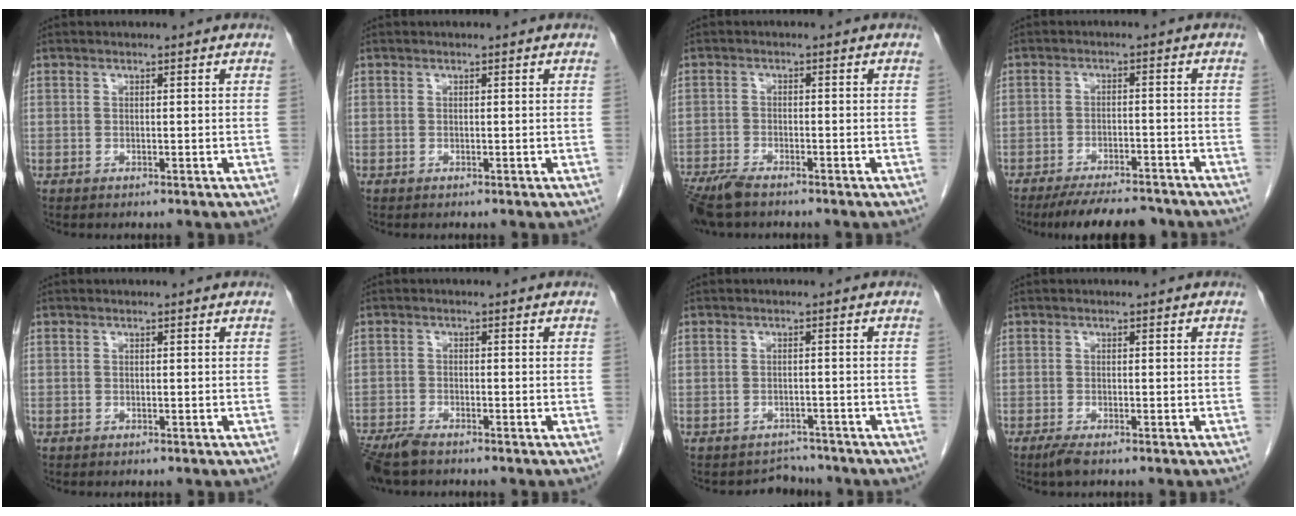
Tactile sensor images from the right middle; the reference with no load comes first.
{"total": 0.0}
{"total": 5.9, "force": [-4.8, 1.5, 3.1], "torque": [-0.060, -0.013, -0.087]}
{"total": 11.1, "force": [-9.9, 2.3, 4.4], "torque": [-0.067, -0.007, -0.138]}
{"total": 0.0}
{"total": 5.5, "force": [-4.5, 1.4, 2.8], "torque": [-0.054, -0.013, -0.082]}
{"total": 2.8, "force": [-2.5, 0.9, -0.8], "torque": [0.005, 0.004, -0.034]}
{"total": 1.9, "force": [-1.4, 0.2, 1.3], "torque": [-0.034, -0.006, -0.028]}